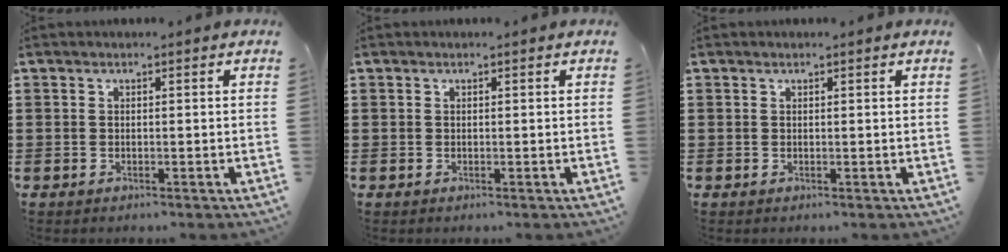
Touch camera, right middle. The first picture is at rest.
{"total": 0.0}
{"total": 0.0}